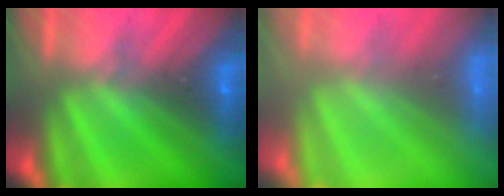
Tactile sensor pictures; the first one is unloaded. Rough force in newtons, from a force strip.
{"total": 8.6}